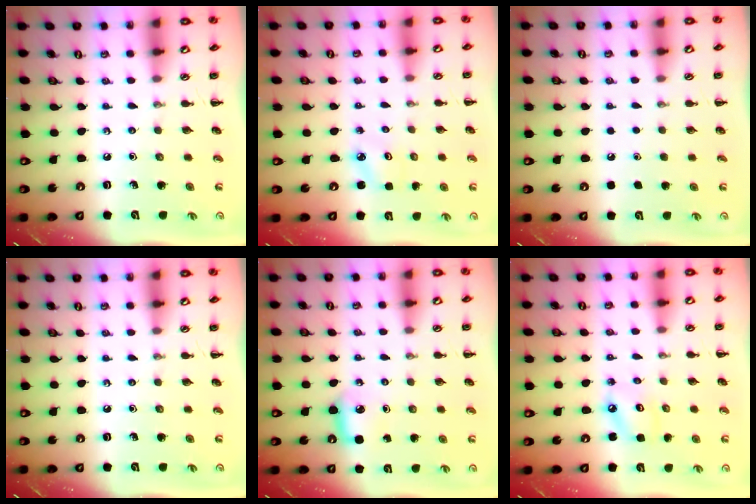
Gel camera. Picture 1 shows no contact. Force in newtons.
{"total": 2.3, "press": 2.2, "slide": 0.6}
{"total": 1.7, "press": 1.7, "slide": 0.1}
{"total": 0.0}
{"total": 5.6, "press": 5.4, "slide": 1.6}
{"total": 5.1, "press": 5.1, "slide": 0.6}